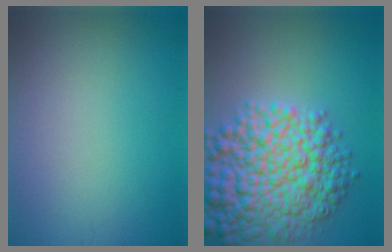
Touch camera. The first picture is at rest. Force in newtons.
{"total": 10.8, "press": 10.8, "slide": 0.3}